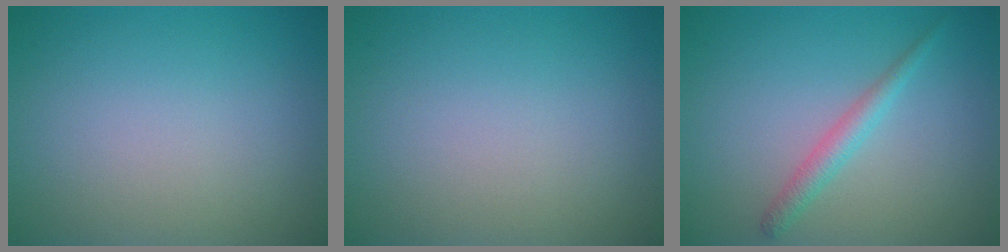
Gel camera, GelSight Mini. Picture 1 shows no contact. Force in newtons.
{"total": 0.0}
{"total": 1.9, "press": 1.9, "slide": 0.1}